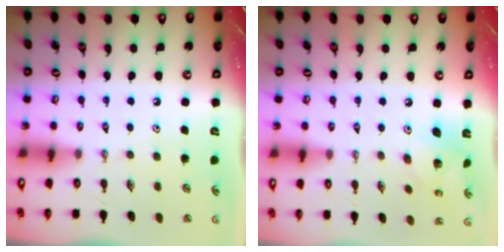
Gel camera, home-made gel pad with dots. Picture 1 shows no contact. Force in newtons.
{"total": 8.8, "press": 8.8, "slide": 0.7}